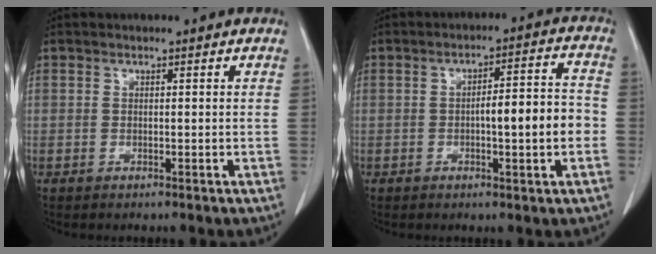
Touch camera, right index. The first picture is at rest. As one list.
[{"total": 8.1, "force": [-1.5, 1.0, 7.9], "torque": [-0.115, 0.019, -0.020]}]